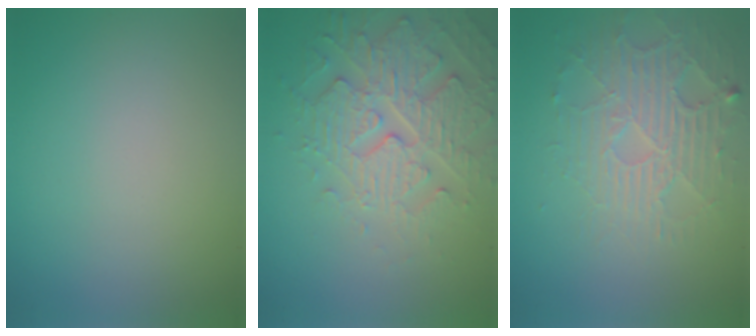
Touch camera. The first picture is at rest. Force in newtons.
{"total": 4.7, "press": 4.3, "slide": 1.9}
{"total": 3.8, "press": 3.4, "slide": 1.7}